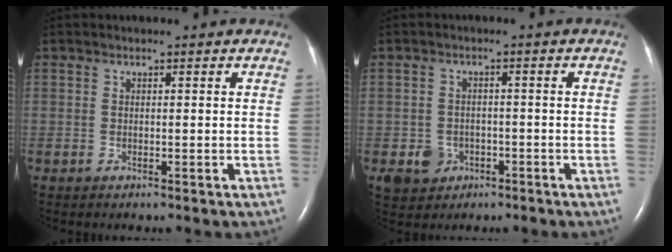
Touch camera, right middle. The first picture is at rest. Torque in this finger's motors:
{"motor_torque": [0.33, -0.26, -0.03, 0.00]}